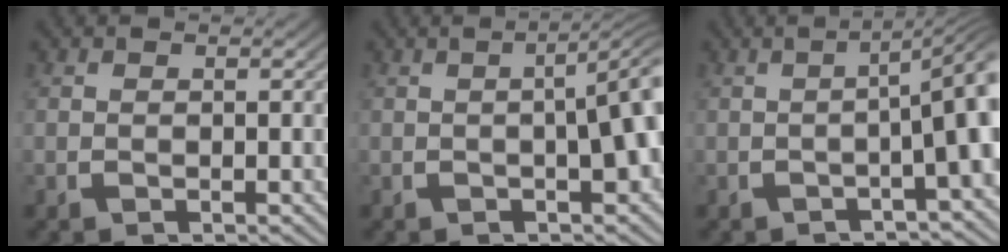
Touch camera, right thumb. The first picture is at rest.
{"total": 5.2, "force": [0.4, 1.7, 4.9], "torque": [-0.059, 0.015, 0.001]}
{"total": 6.1, "force": [-0.5, 1.7, 5.9], "torque": [-0.080, 0.006, -0.006]}